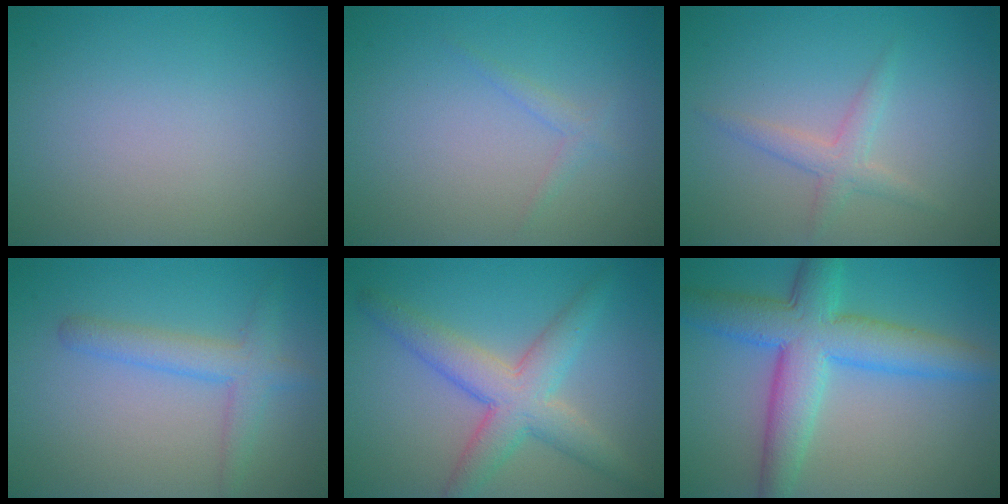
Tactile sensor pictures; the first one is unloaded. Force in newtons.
{"total": 1.0, "press": 1.0, "slide": 0.1}
{"total": 2.0, "press": 2.0, "slide": 0.1}
{"total": 3.1, "press": 3.1, "slide": 0.1}
{"total": 5.5, "press": 5.5, "slide": 0.3}
{"total": 7.7, "press": 7.7, "slide": 0.2}